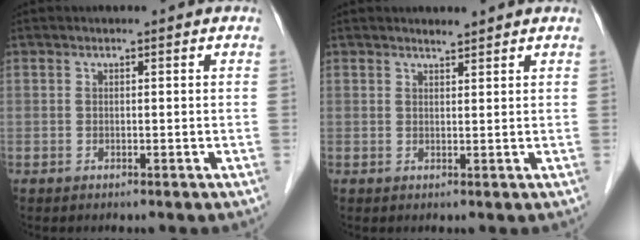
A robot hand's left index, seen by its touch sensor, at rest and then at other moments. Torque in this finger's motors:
{"motor_torque": [-0.76, -0.69, -0.20, -0.02]}